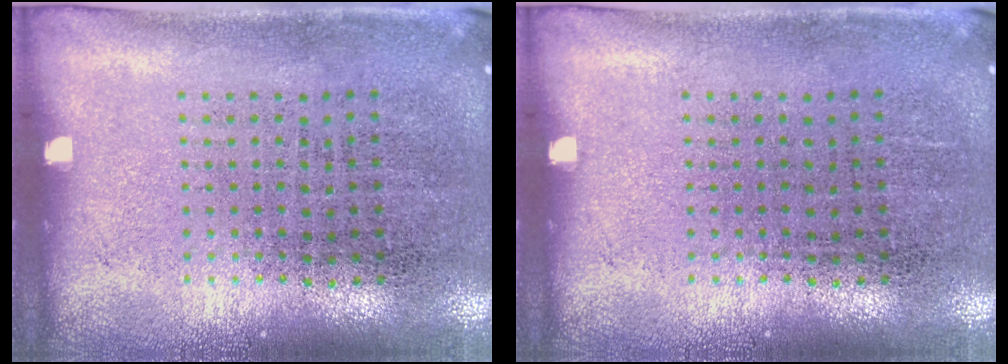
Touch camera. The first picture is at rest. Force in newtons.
{"total": 0.0}